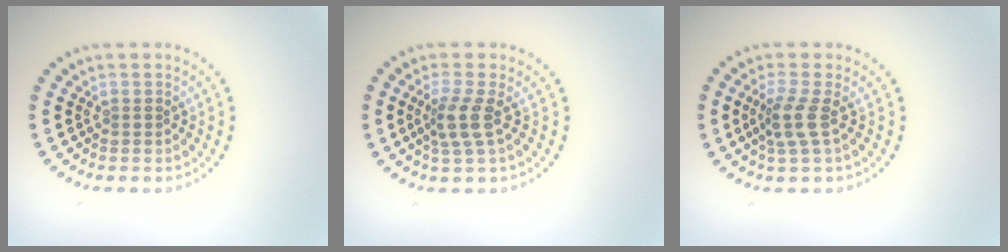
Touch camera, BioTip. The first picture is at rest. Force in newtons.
{"total": 2.7, "press": 2.1, "slide": 1.7}
{"total": 2.5, "press": 1.9, "slide": 1.6}